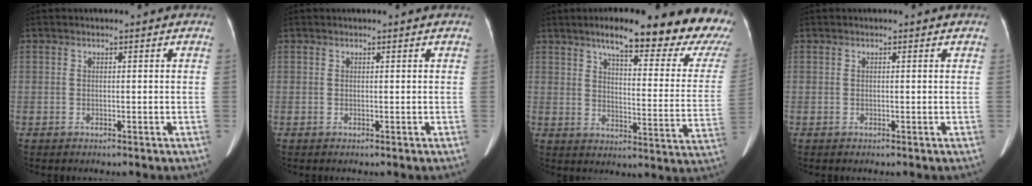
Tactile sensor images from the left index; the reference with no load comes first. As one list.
[{"total": 0.0}, {"total": 22.7, "force": [18.6, 4.0, 12.5], "torque": [-0.153, -0.039, 0.217]}, {"total": 0.0}]